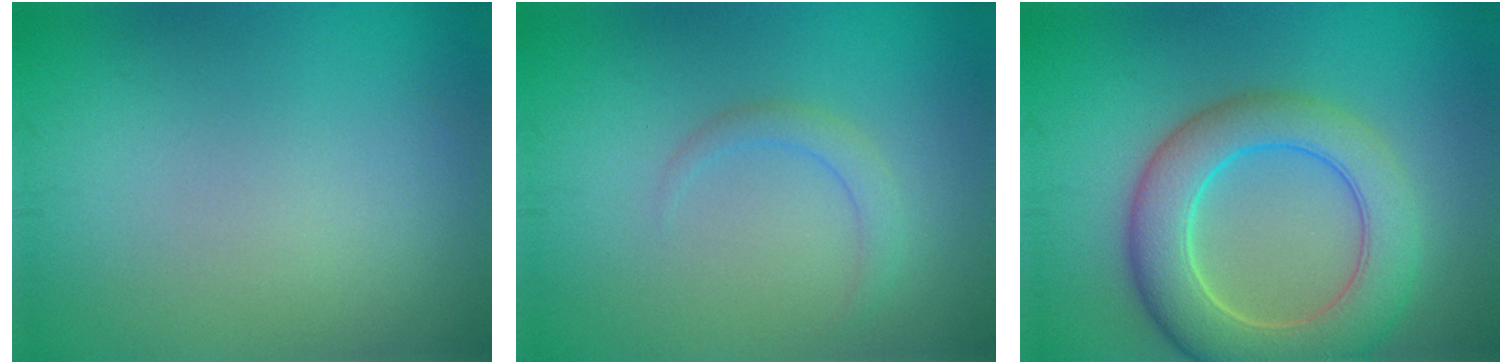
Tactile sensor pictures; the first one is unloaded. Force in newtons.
{"total": 1.5, "press": 1.5, "slide": 0.1}
{"total": 8.0, "press": 7.9, "slide": 0.6}